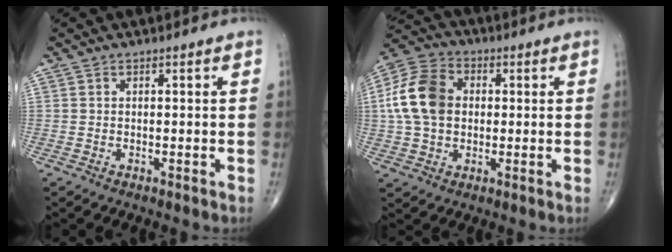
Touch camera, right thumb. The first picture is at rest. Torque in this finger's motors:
{"motor_torque": [0.95, 1.45, 0.59, -0.51, 0.34]}